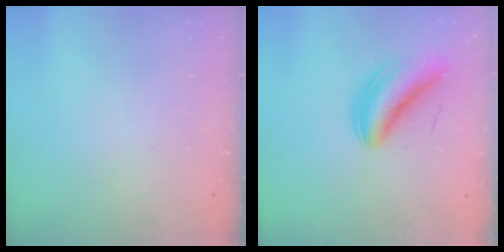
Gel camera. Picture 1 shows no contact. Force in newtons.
{"total": 7.4, "press": 6.9, "slide": 2.6}